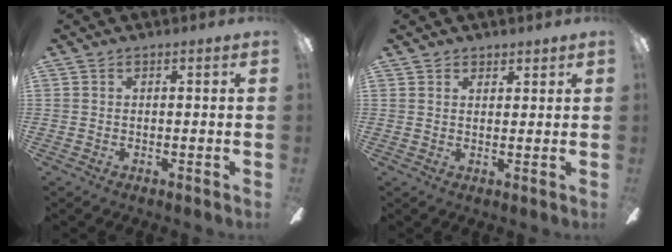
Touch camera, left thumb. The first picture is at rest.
{"total": 2.4, "force": [1.9, 1.3, -0.1], "torque": [0.008, -0.006, 0.037]}